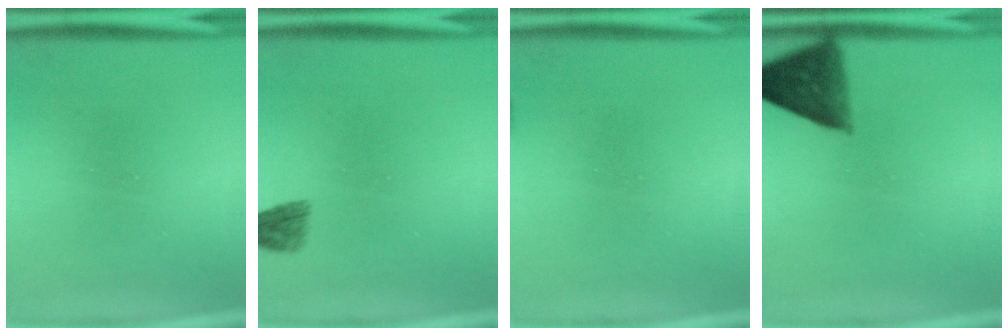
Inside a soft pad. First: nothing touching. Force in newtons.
{"total": 1.8}
{"total": 1.1}
{"total": 8.2}